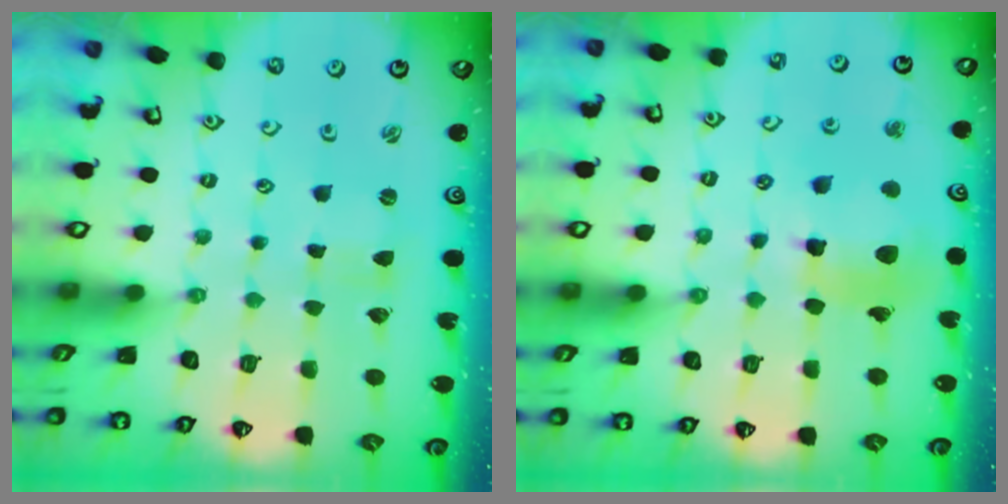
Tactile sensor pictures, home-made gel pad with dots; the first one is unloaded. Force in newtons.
{"total": 13.6, "press": 13.5, "slide": 1.6}